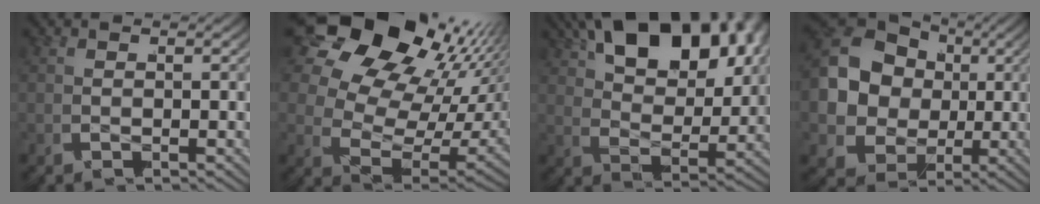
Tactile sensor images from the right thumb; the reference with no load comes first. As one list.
[{"total": 16.4, "force": [4.3, 10.7, 11.8], "torque": [-0.238, -0.008, 0.067]}, {"total": 13.5, "force": [5.4, 6.9, 10.3], "torque": [-0.173, 0.015, 0.074]}, {"total": 13.0, "force": [1.0, 10.6, 7.5], "torque": [-0.202, -0.026, 0.018]}]